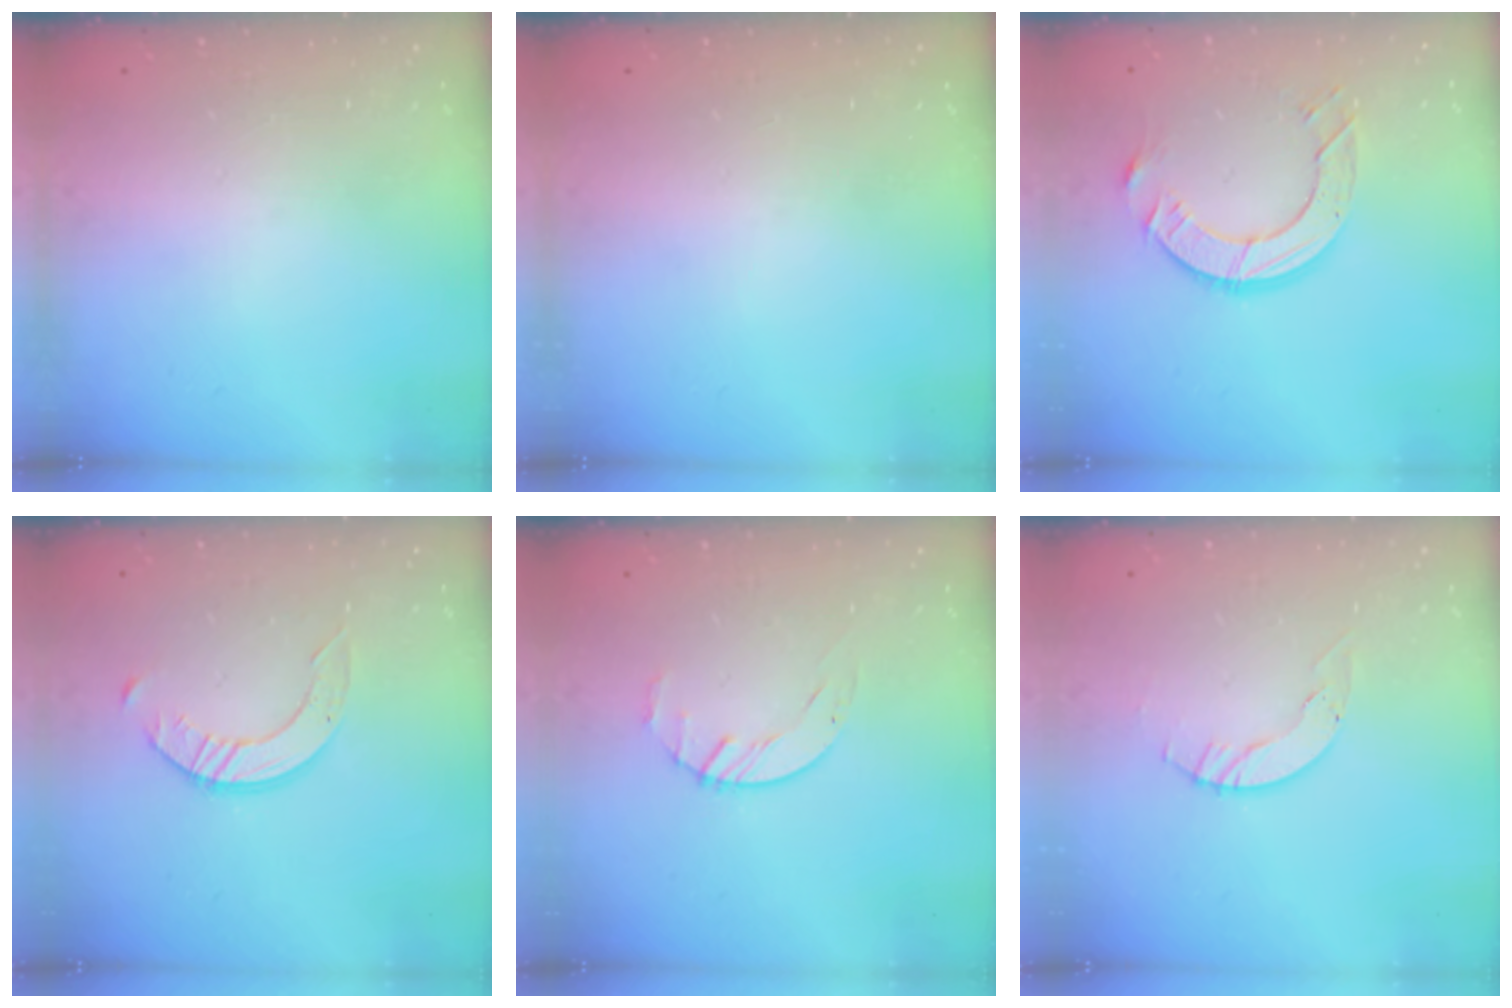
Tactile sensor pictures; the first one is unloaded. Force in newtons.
{"total": 0.0}
{"total": 9.5, "press": 9.5, "slide": 1.0}
{"total": 4.2, "press": 4.2, "slide": 0.4}
{"total": 1.6, "press": 1.6, "slide": 0.3}
{"total": 4.0, "press": 4.0, "slide": 0.4}